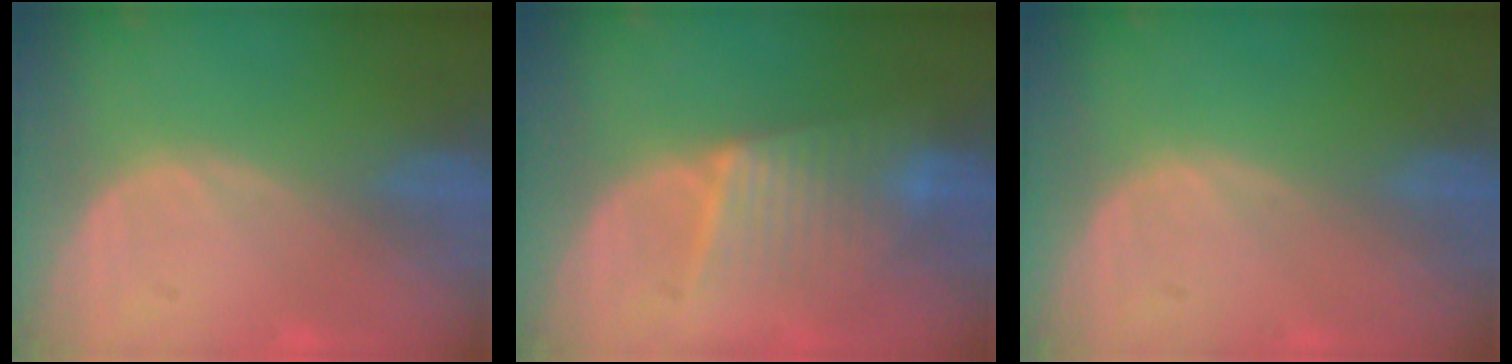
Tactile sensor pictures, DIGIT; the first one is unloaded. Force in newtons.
{"total": 6.4, "press": 6.3, "slide": 1.0}
{"total": 0.0}